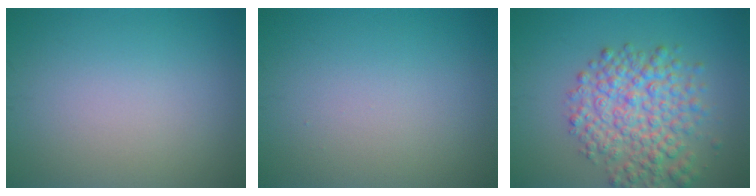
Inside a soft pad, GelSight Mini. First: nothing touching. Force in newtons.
{"total": 0.0}
{"total": 6.5, "press": 6.5, "slide": 0.2}